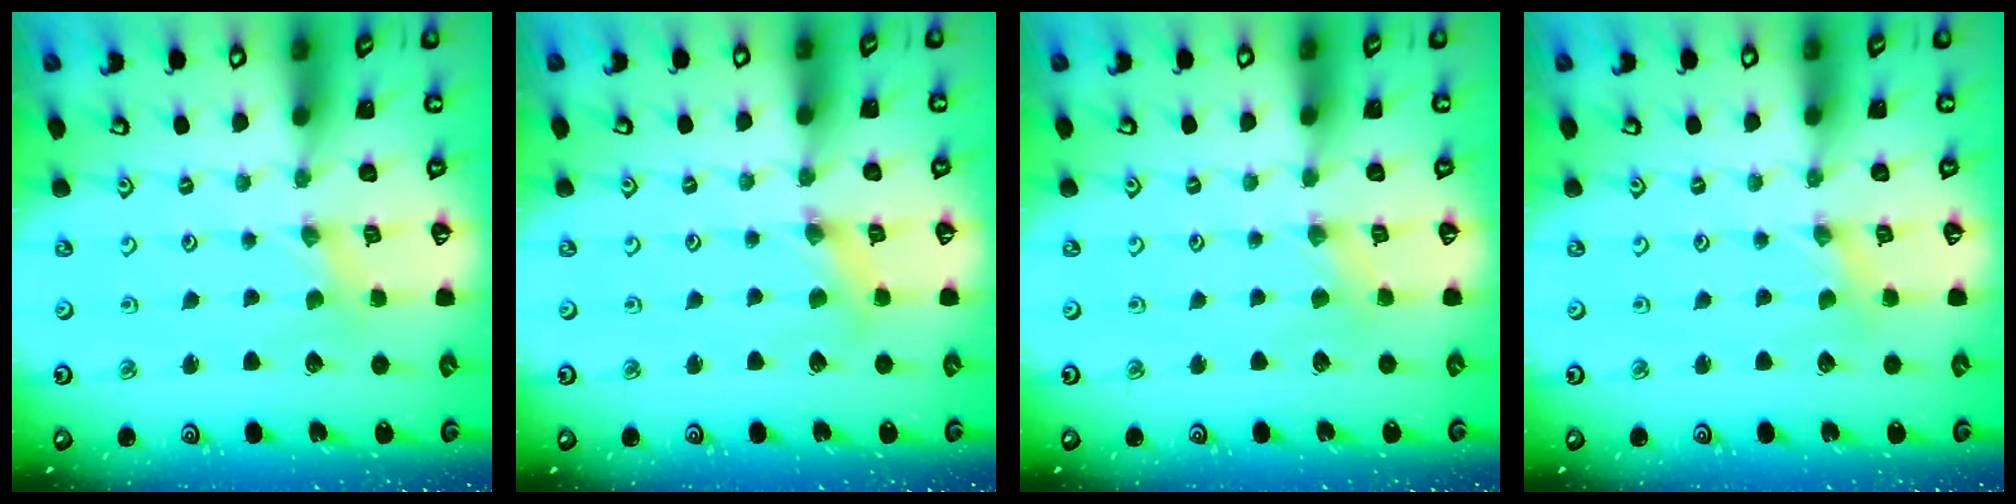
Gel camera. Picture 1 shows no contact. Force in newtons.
{"total": 2.5, "press": 2.4, "slide": 0.3}
{"total": 2.6, "press": 2.5, "slide": 0.5}
{"total": 0.0}